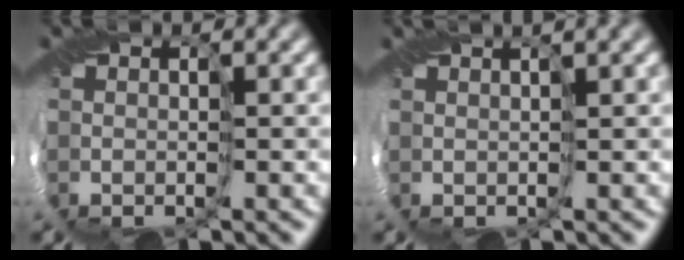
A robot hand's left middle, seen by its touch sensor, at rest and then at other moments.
{"total": 1.6, "force": [1.2, -0.1, 1.1], "torque": [-0.024, 0.001, 0.020]}